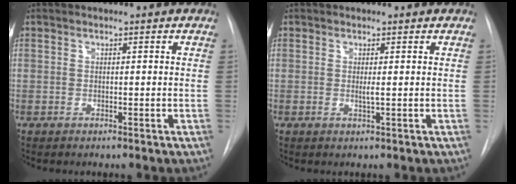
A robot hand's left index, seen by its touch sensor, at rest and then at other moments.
{"total": 0.8, "force": [0.0, -0.1, 0.8], "torque": [-0.020, -0.005, 0.000]}